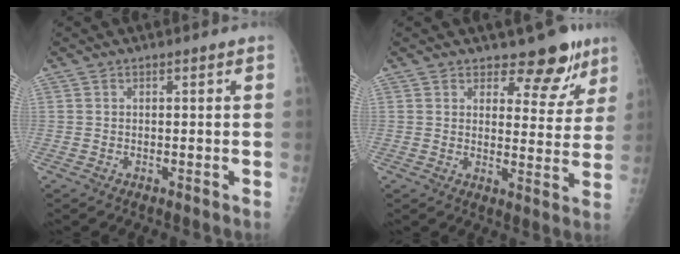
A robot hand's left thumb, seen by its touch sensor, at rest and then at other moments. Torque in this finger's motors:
{"motor_torque": [0.31, 0.18, -0.23, -0.40, 0.04]}